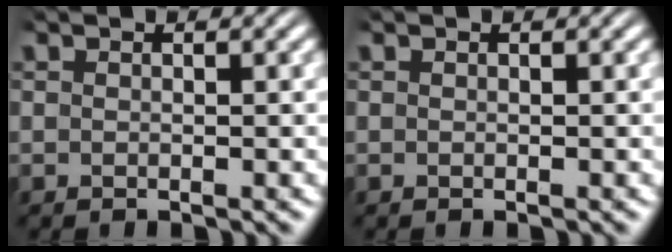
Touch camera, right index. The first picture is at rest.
{"total": 0.0}